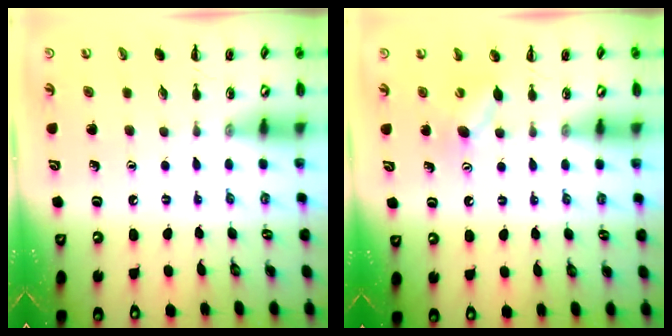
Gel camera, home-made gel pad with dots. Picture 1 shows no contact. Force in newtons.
{"total": 5.2, "press": 5.1, "slide": 1.1}